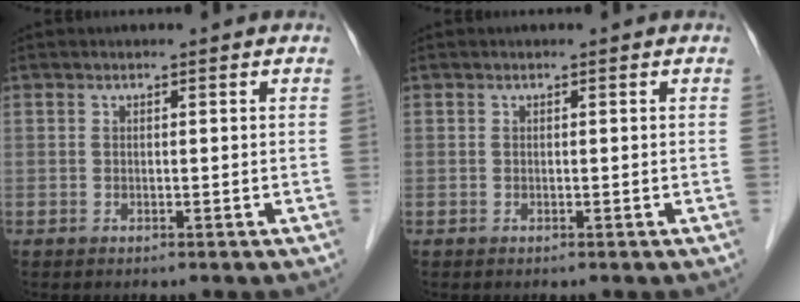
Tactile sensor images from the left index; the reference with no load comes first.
{"total": 0.0}